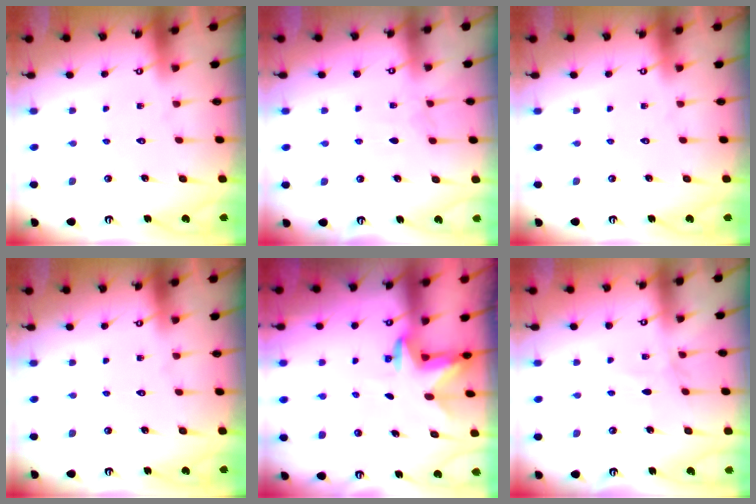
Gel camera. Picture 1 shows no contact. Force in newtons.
{"total": 2.6, "press": 2.6, "slide": 0.4}
{"total": 0.0}
{"total": 0.0}
{"total": 2.9, "press": 2.8, "slide": 0.7}
{"total": 2.6, "press": 2.6, "slide": 0.3}